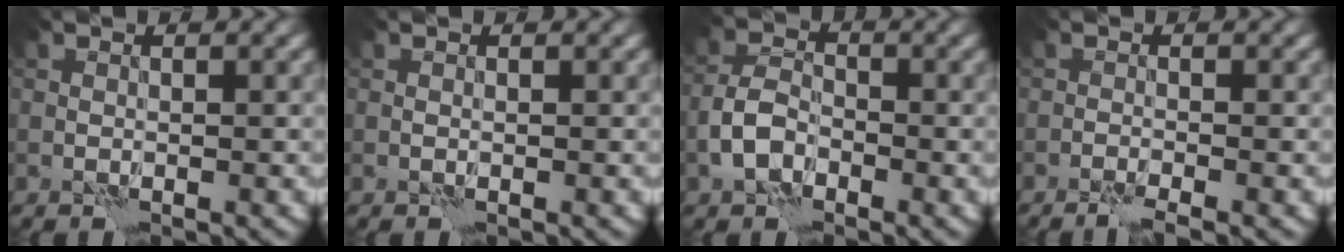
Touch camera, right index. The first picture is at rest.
{"total": 0.0}
{"total": 3.3, "force": [-1.6, 2.1, 2.0], "torque": [-0.042, 0.006, -0.041]}
{"total": 2.3, "force": [-1.7, 0.1, 1.5], "torque": [-0.036, 0.003, -0.035]}